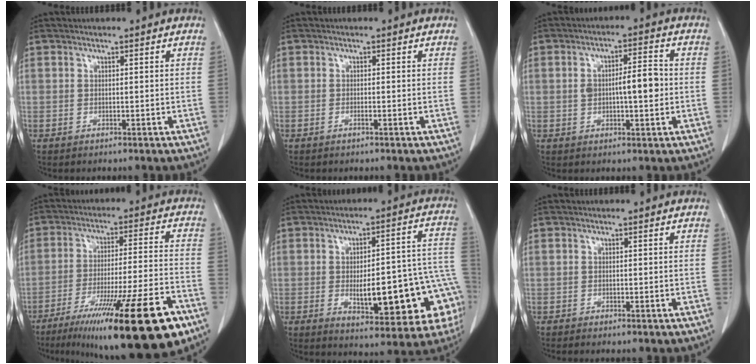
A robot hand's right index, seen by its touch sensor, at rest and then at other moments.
{"total": 0.6, "force": [-0.3, 0.0, 0.5], "torque": [-0.010, 0.001, -0.005]}
{"total": 6.9, "force": [-0.2, 1.8, 6.7], "torque": [-0.117, 0.013, -0.002]}
{"total": 23.1, "force": [-14.3, 1.1, 18.1], "torque": [-0.232, -0.036, -0.228]}
{"total": 20.3, "force": [-5.0, 5.7, 18.9], "torque": [-0.165, 0.037, -0.042]}
{"total": 0.8, "force": [-0.7, 0.3, 0.4], "torque": [-0.007, -0.002, -0.008]}